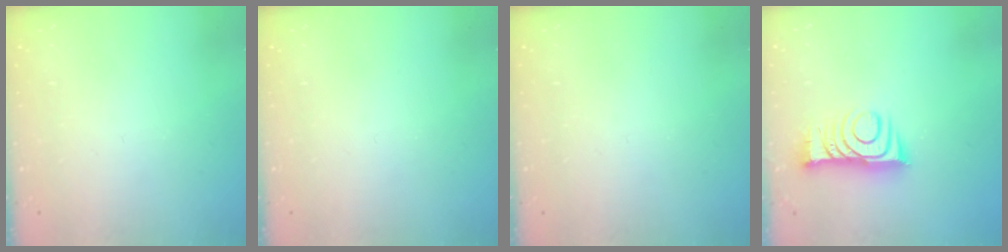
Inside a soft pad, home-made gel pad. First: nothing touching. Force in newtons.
{"total": 0.0}
{"total": 0.0}
{"total": 10.5, "press": 10.5, "slide": 0.3}